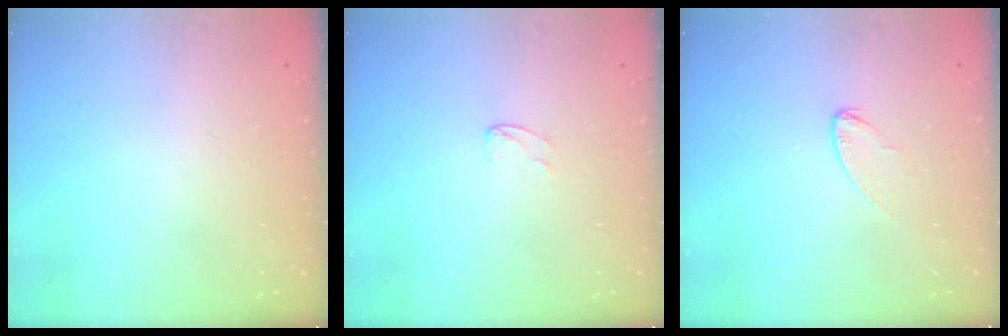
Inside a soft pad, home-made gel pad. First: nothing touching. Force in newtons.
{"total": 3.4, "press": 3.4, "slide": 0.3}
{"total": 4.7, "press": 4.6, "slide": 0.4}